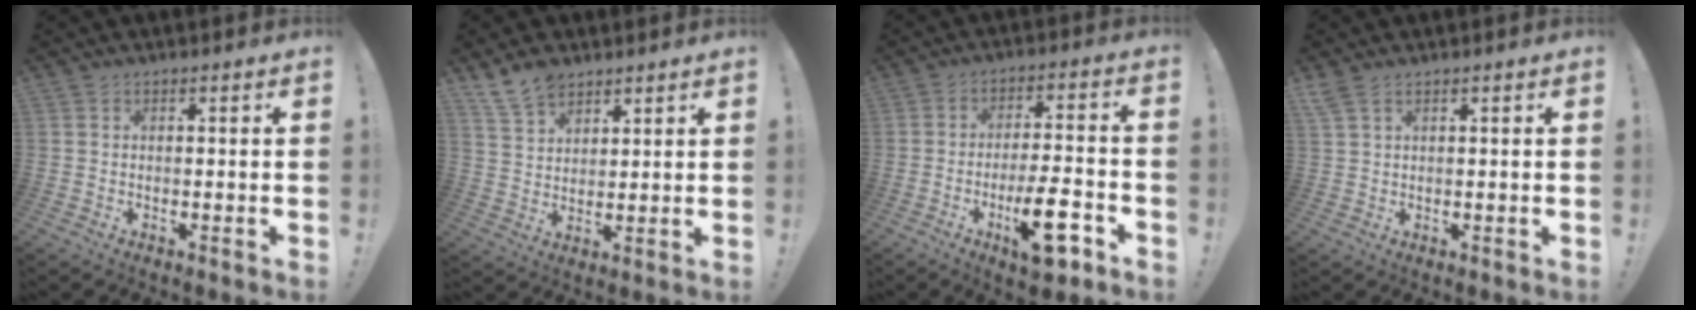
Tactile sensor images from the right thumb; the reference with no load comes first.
{"total": 8.5, "force": [6.6, 4.6, 2.7], "torque": [-0.043, -0.039, 0.128]}
{"total": 13.9, "force": [-6.1, 3.9, 11.9], "torque": [-0.182, 0.026, -0.095]}
{"total": 3.0, "force": [2.1, 1.2, 1.8], "torque": [-0.037, -0.004, 0.040]}